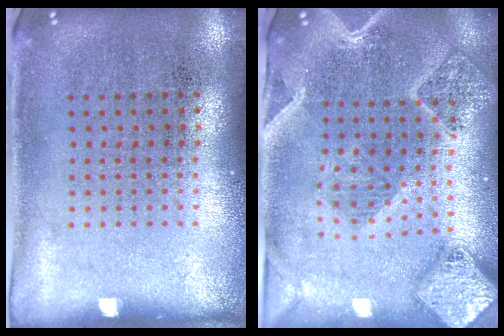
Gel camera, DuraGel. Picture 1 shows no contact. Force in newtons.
{"total": 2.8, "press": 2.4, "slide": 1.4}